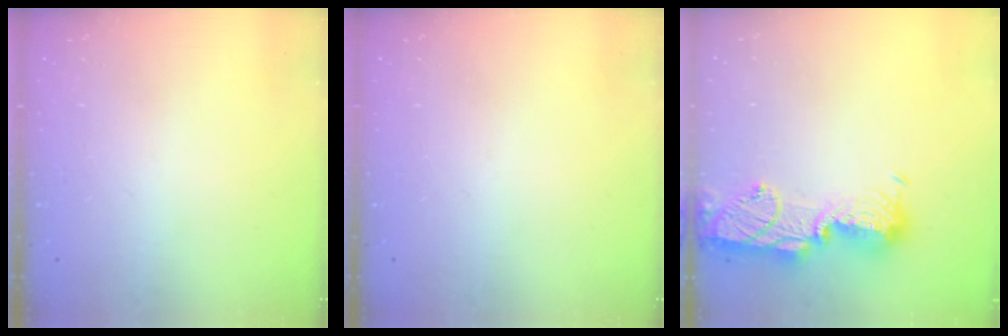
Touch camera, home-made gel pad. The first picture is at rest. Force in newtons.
{"total": 0.0}
{"total": 14.0, "press": 13.9, "slide": 1.0}